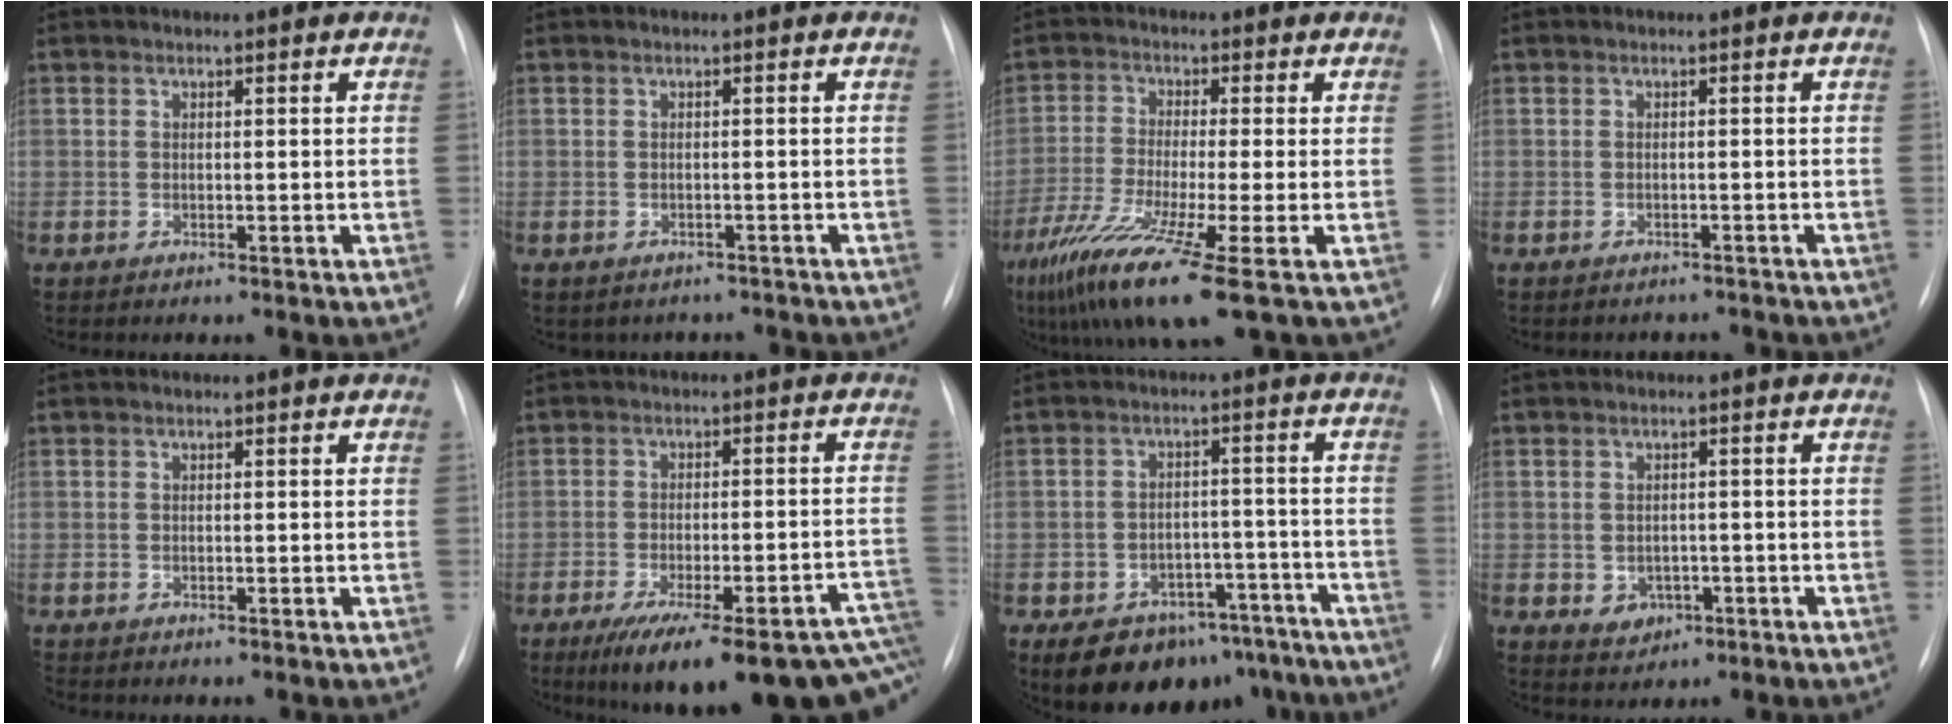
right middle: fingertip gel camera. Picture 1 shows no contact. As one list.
[{"total": 3.6, "force": [-3.1, 1.9, 0.0], "torque": [0.000, 0.017, -0.034]}, {"total": 12.0, "force": [-6.5, -0.4, 10.1], "torque": [-0.203, -0.041, -0.121]}, {"total": 2.7, "force": [-2.5, 1.0, -0.2], "torque": [0.006, 0.002, -0.030]}, {"total": 0.0}, {"total": 23.0, "force": [-15.7, 5.6, 15.8], "torque": [-0.154, 0.009, -0.203]}, {"total": 16.0, "force": [-11.9, 8.7, 6.3], "torque": [-0.085, 0.022, -0.152]}, {"total": 3.2, "force": [-0.7, 2.8, 1.3], "torque": [-0.015, 0.004, 0.001]}]